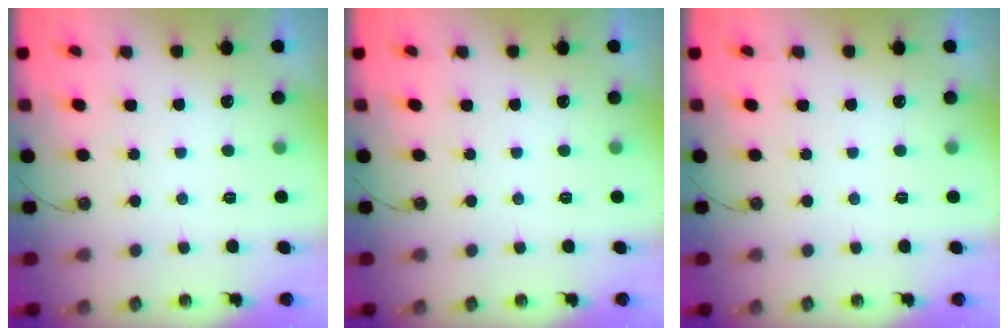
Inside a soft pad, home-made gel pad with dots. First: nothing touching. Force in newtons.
{"total": 0.0}
{"total": 0.0}